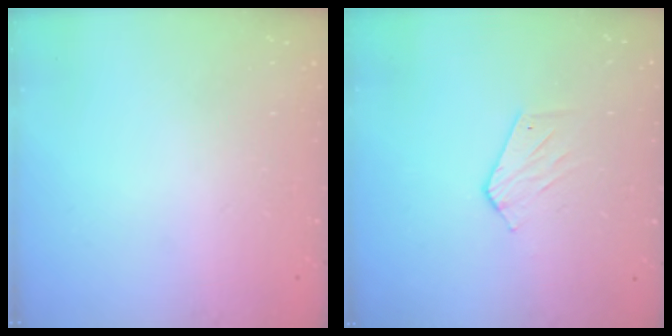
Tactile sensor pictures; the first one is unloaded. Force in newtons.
{"total": 4.4, "press": 4.4, "slide": 0.3}